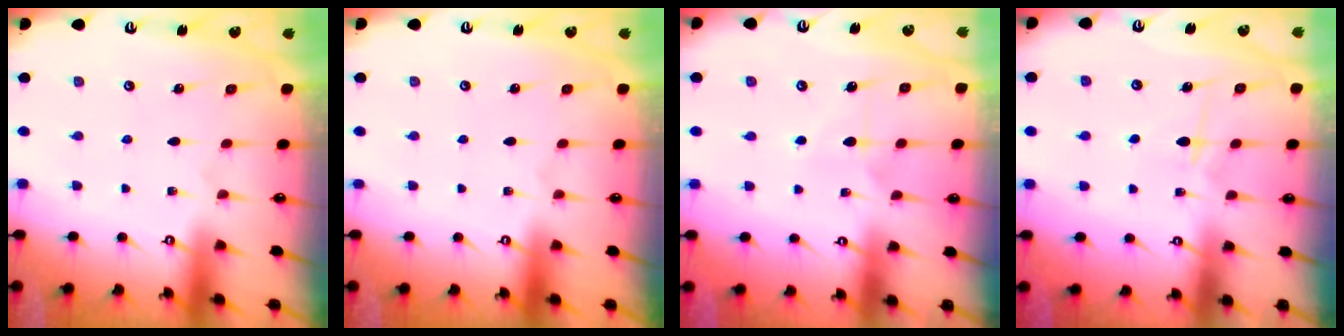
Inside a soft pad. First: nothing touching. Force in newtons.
{"total": 0.0}
{"total": 5.5, "press": 5.4, "slide": 0.8}
{"total": 5.5, "press": 5.5, "slide": 0.8}